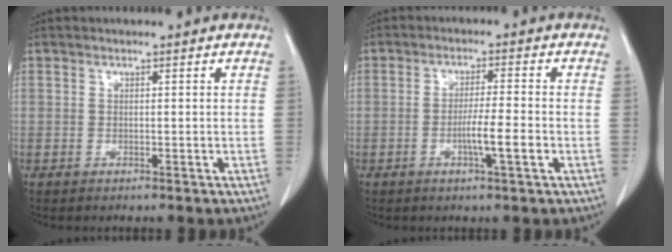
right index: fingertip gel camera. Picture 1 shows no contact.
{"total": 5.1, "force": [-1.6, -0.3, 4.8], "torque": [-0.081, -0.005, -0.027]}